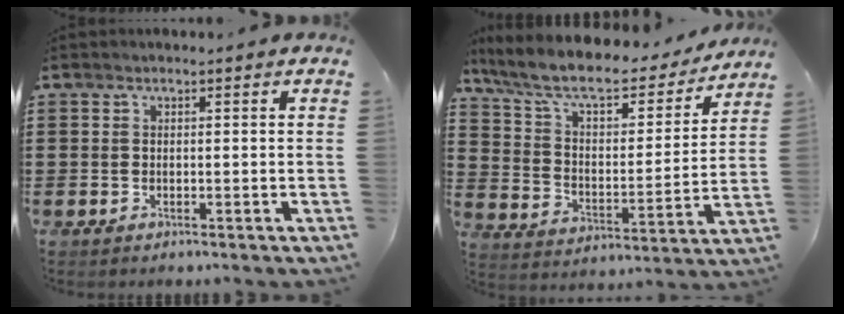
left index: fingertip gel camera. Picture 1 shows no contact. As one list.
[{"total": 8.5, "force": [7.1, 2.0, 4.2], "torque": [-0.112, -0.043, 0.120]}]